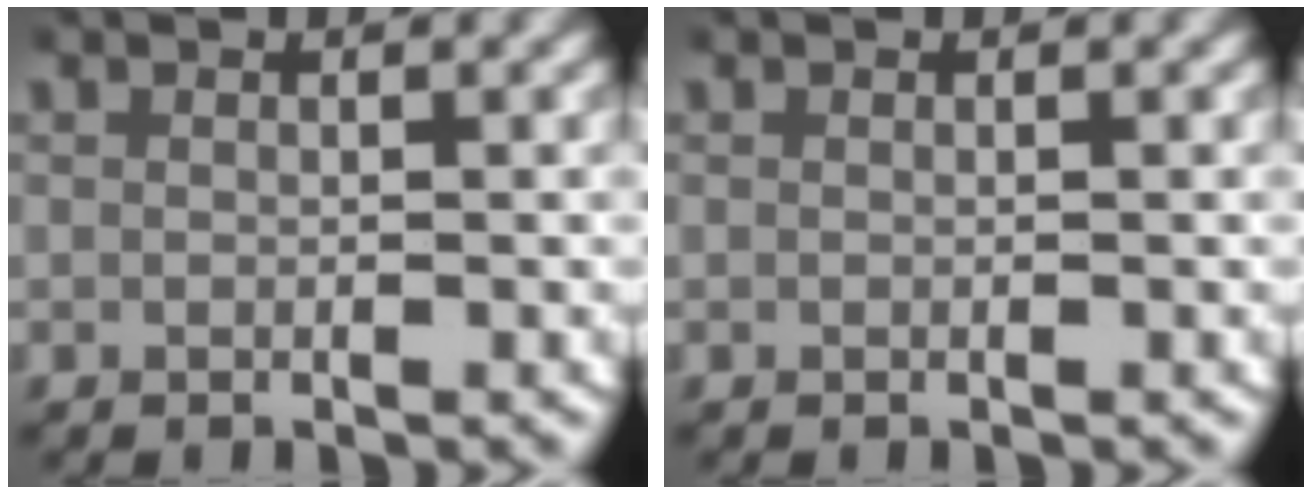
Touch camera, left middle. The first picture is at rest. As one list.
[{"total": 0.0}]